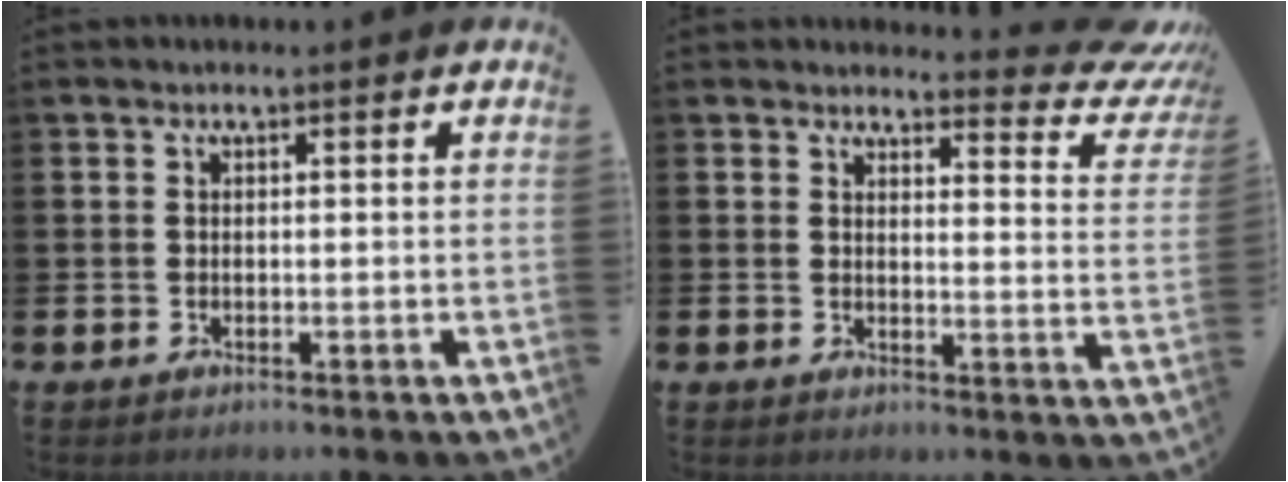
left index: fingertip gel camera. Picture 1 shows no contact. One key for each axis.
{"total": 4.3, "fx": 3.9, "fy": 1.3, "fz": 1.2, "tx": 0.000, "ty": -0.044, "tz": 0.058}